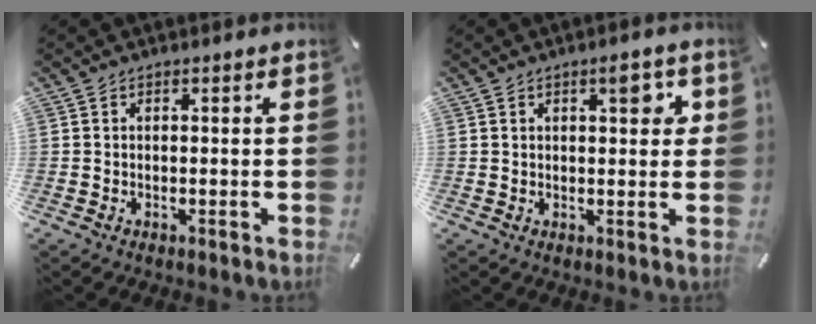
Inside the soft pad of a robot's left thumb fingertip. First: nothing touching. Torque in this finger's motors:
{"motor_torque": [0.67, 0.85, 0.27, -0.41, 0.13]}